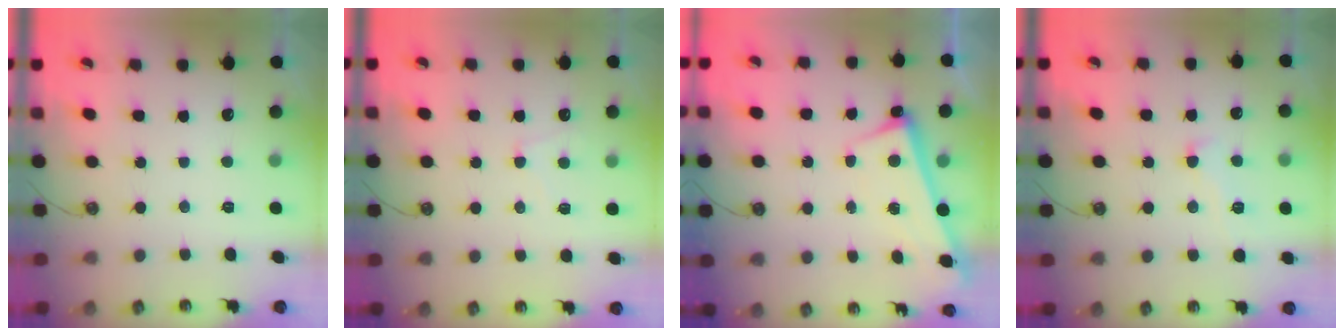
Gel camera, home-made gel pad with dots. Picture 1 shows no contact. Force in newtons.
{"total": 1.0, "press": 0.9, "slide": 0.5}
{"total": 2.5, "press": 2.4, "slide": 0.6}
{"total": 1.1, "press": 0.4, "slide": 1.0}